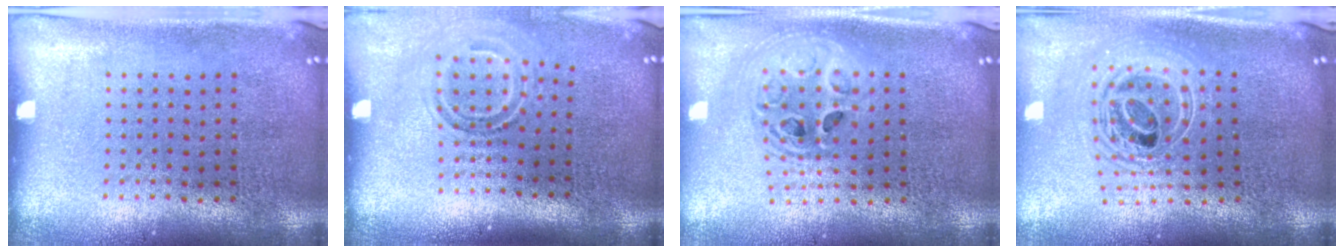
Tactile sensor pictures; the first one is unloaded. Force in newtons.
{"total": 1.7, "press": 1.1, "slide": 1.3}
{"total": 2.0, "press": 1.6, "slide": 1.2}
{"total": 2.3, "press": 1.8, "slide": 1.4}